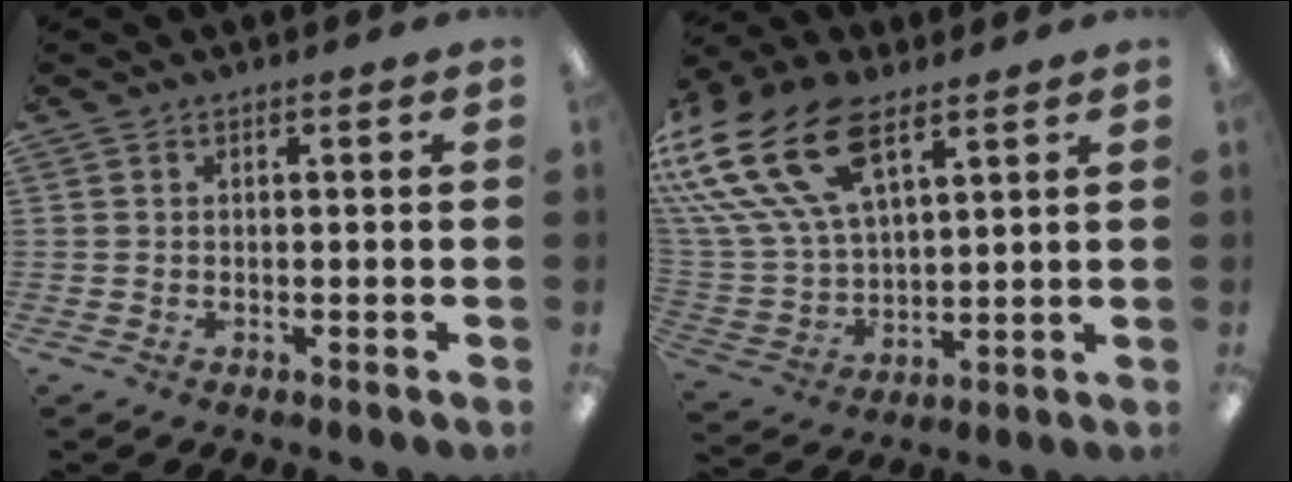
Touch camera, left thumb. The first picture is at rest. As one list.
[{"total": 24.5, "force": [13.0, 13.3, 15.9], "torque": [-0.345, -0.062, 0.234]}]